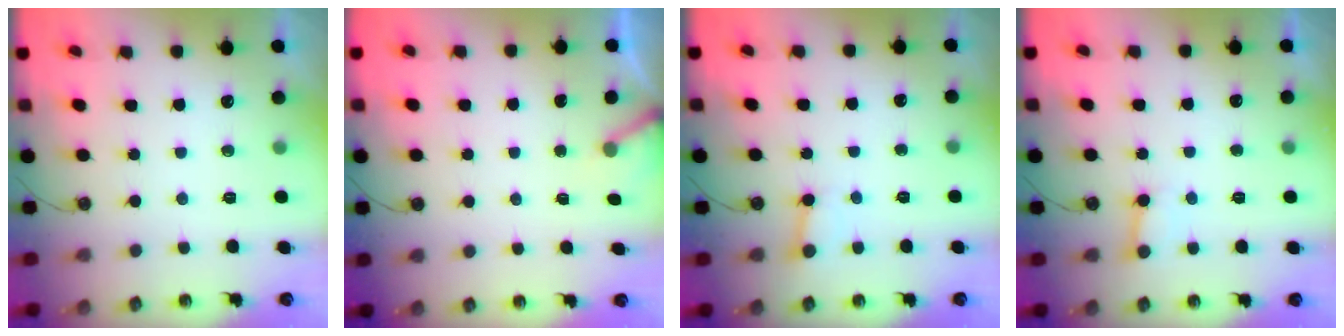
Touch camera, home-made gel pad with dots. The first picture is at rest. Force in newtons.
{"total": 3.0, "press": 3.0, "slide": 0.2}
{"total": 2.7, "press": 2.7, "slide": 0.3}
{"total": 5.2, "press": 5.1, "slide": 0.5}